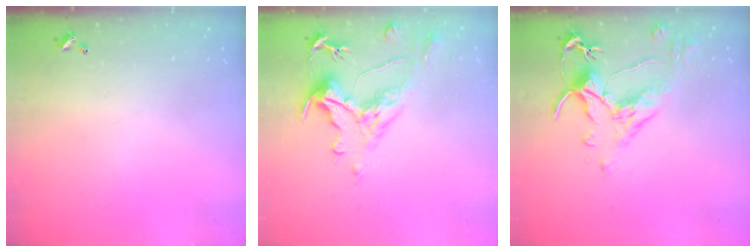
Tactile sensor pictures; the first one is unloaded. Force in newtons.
{"total": 1.4, "press": 0.2, "slide": 1.4}
{"total": 2.6, "press": 2.2, "slide": 1.3}